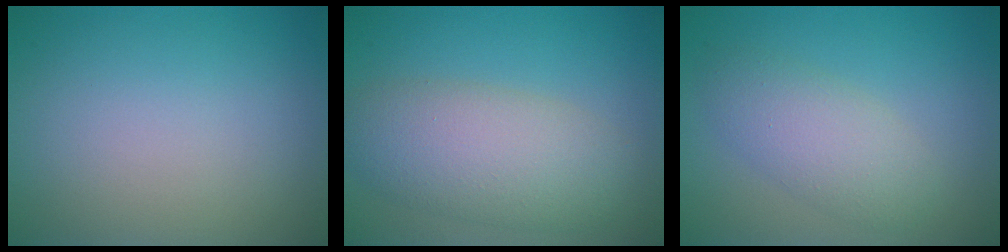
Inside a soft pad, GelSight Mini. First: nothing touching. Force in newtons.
{"total": 6.3, "press": 6.3, "slide": 0.5}
{"total": 3.8, "press": 3.8, "slide": 0.1}